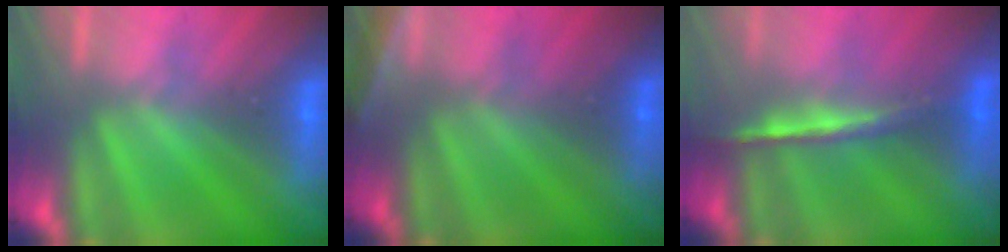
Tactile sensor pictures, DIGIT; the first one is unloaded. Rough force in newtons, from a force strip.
{"total": 3.0}
{"total": 1.9}